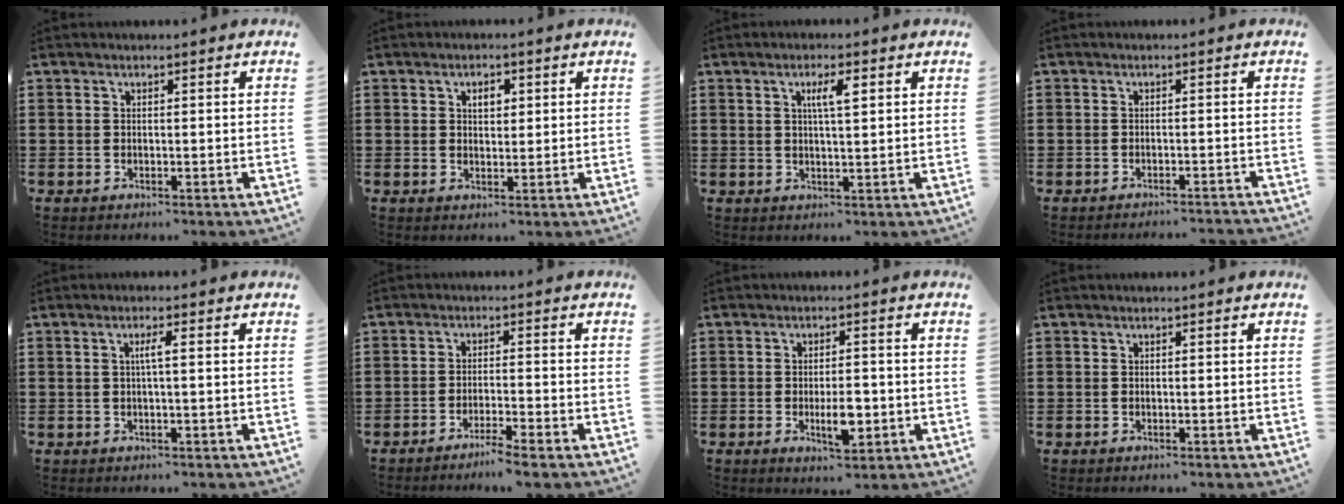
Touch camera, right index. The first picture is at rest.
{"total": 2.4, "force": [0.9, 1.4, 1.7], "torque": [-0.030, 0.006, 0.013]}
{"total": 3.4, "force": [1.2, 0.7, 3.1], "torque": [-0.057, 0.004, 0.016]}
{"total": 1.6, "force": [-1.6, 0.0, -0.2], "torque": [-0.002, 0.003, -0.035]}
{"total": 2.0, "force": [0.1, 0.0, 2.0], "torque": [-0.039, 0.001, -0.001]}
{"total": 2.6, "force": [-2.3, -0.5, 1.1], "torque": [-0.027, -0.003, -0.048]}
{"total": 5.4, "force": [-1.3, 2.1, 4.8], "torque": [-0.087, 0.004, -0.022]}
{"total": 0.0}